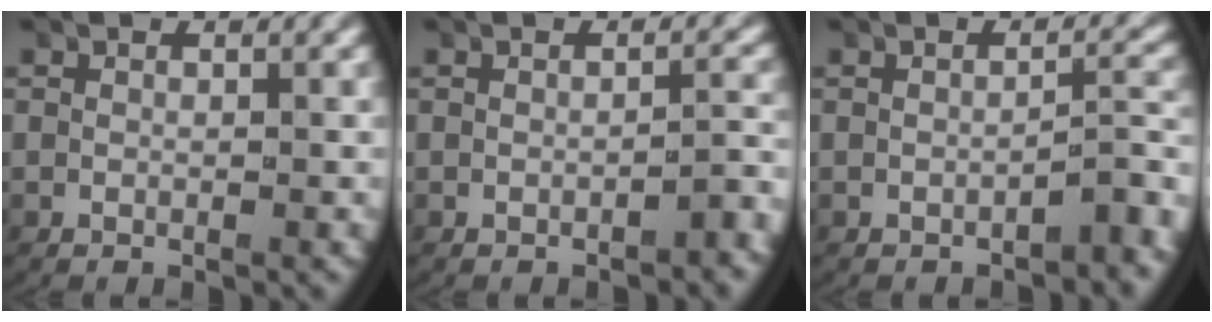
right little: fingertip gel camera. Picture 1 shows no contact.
{"total": 1.6, "force": [-1.2, 0.3, 1.0], "torque": [-0.014, 0.004, -0.018]}
{"total": 2.6, "force": [-1.8, 0.6, 1.8], "torque": [-0.018, 0.004, -0.024]}